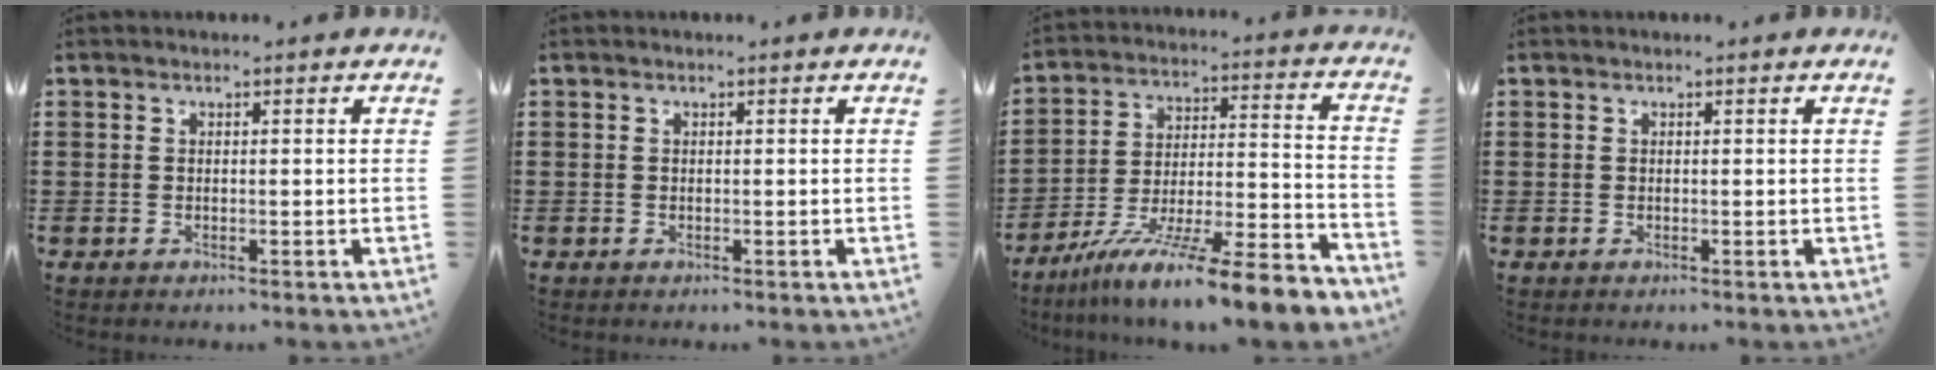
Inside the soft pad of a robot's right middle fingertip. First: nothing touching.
{"total": 0.0}
{"total": 11.5, "force": [-9.6, -0.7, 6.4], "torque": [-0.101, 0.006, -0.181]}
{"total": 0.0}